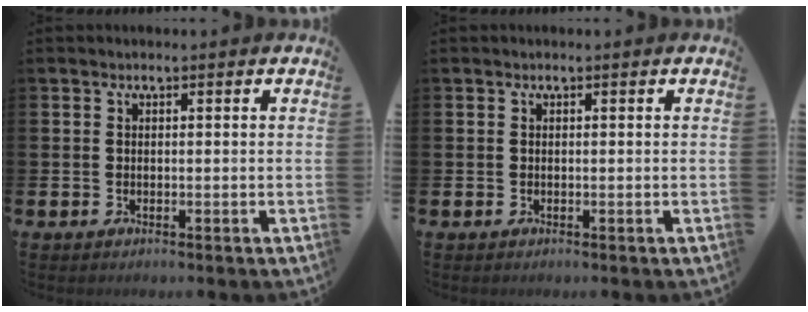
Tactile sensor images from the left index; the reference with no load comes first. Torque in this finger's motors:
{"motor_torque": [0.00, 0.00, 0.00, -0.01]}